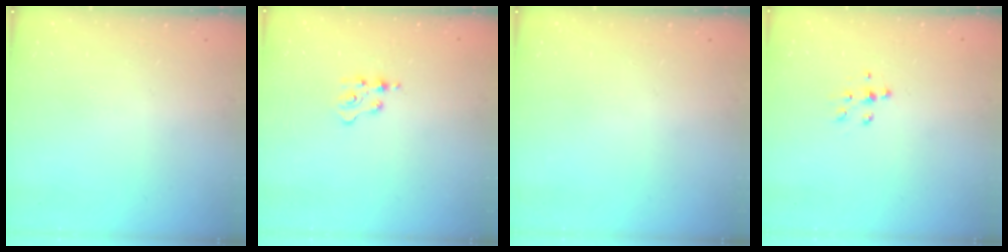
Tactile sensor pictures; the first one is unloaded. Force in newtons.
{"total": 2.9, "press": 2.9, "slide": 0.4}
{"total": 0.0}
{"total": 5.4, "press": 5.4, "slide": 0.9}